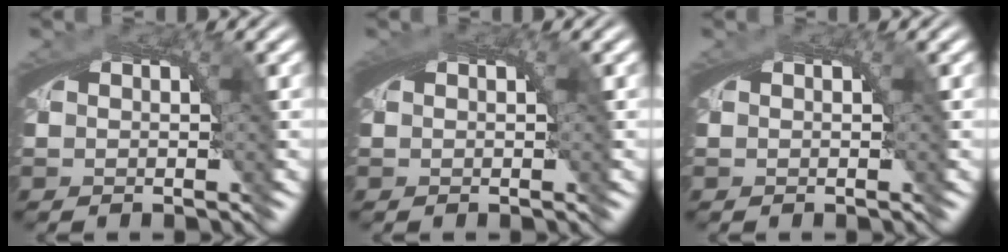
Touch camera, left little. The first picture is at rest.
{"total": 1.1, "force": [0.4, 0.3, 1.0], "torque": [-0.014, 0.003, 0.006]}
{"total": 0.0}